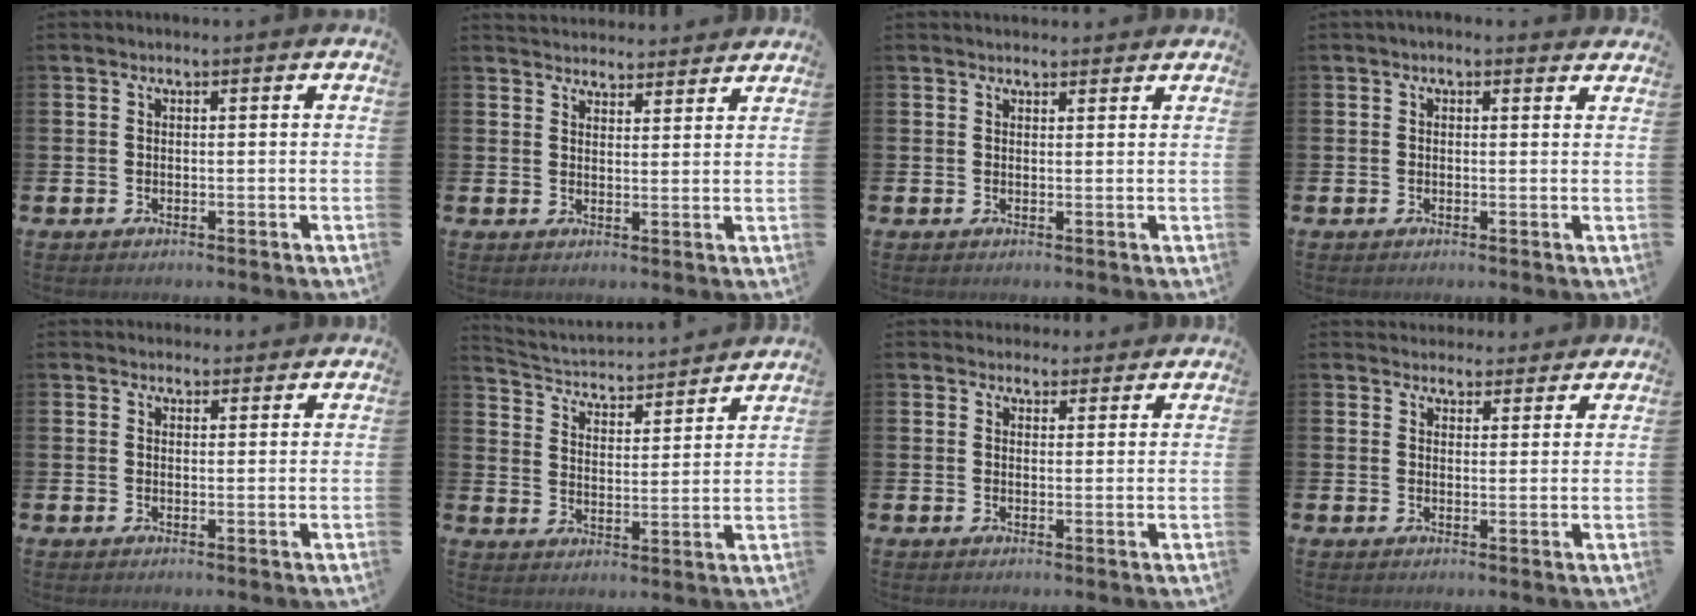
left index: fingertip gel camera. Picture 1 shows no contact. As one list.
[{"total": 3.7, "force": [3.6, 0.6, -0.3], "torque": [0.009, -0.024, 0.065]}, {"total": 1.7, "force": [1.6, 0.6, 0.0], "torque": [0.017, -0.006, 0.026]}, {"total": 0.9, "force": [0.8, 0.3, 0.3], "torque": [-0.003, 0.001, 0.013]}, {"total": 1.9, "force": [1.8, 0.7, -0.1], "torque": [0.011, -0.005, 0.031]}, {"total": 3.7, "force": [3.6, 0.8, 0.5], "torque": [-0.034, -0.041, 0.053]}, {"total": 2.8, "force": [2.6, 1.1, -0.2], "torque": [0.010, -0.011, 0.046]}, {"total": 3.4, "force": [3.2, 1.1, -0.3], "torque": [0.009, -0.016, 0.057]}]